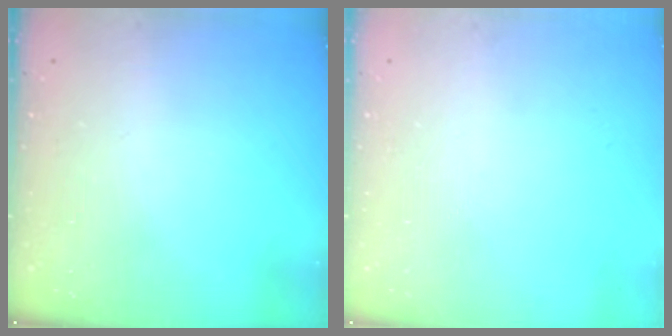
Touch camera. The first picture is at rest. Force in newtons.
{"total": 0.0}